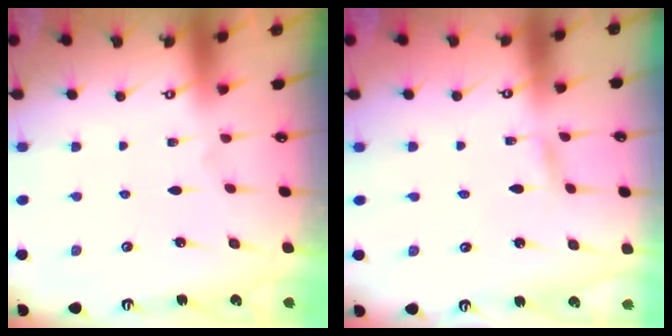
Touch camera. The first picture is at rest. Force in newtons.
{"total": 2.3, "press": 2.3, "slide": 0.2}